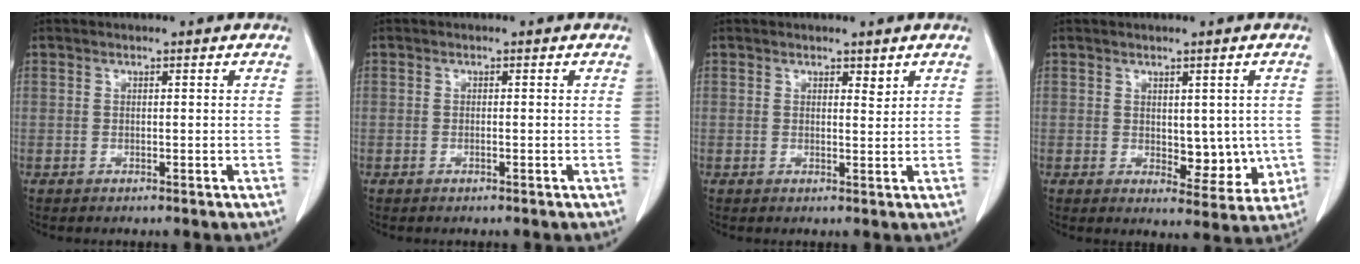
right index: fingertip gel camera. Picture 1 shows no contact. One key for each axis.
{"total": 0.0}
{"total": 1.2, "fx": 1.0, "fy": 0.5, "fz": 0.6, "tx": -0.009, "ty": -0.008, "tz": 0.014}
{"total": 6.2, "fx": -0.1, "fy": 3.5, "fz": 5.1, "tx": -0.049, "ty": -0.008, "tz": 0.013}